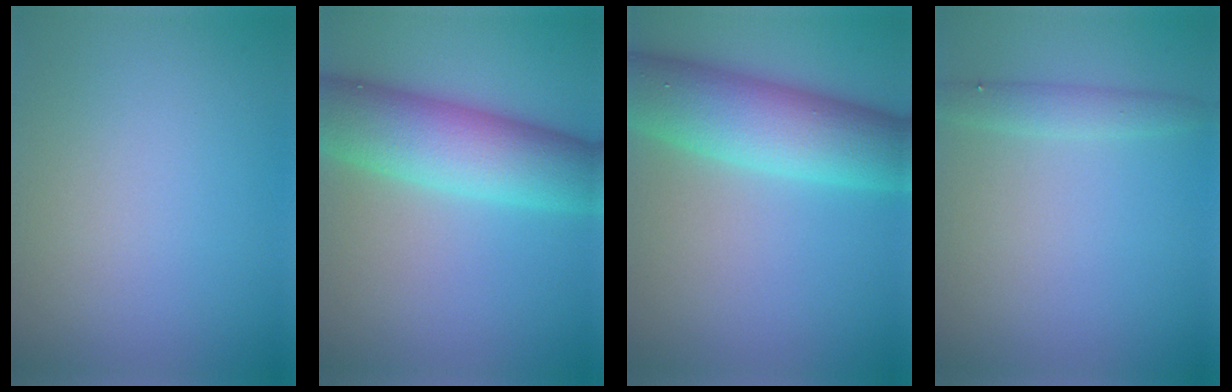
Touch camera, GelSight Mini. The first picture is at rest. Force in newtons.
{"total": 9.1, "press": 9.1, "slide": 0.3}
{"total": 8.9, "press": 8.9, "slide": 0.2}
{"total": 1.6, "press": 1.6, "slide": 0.0}